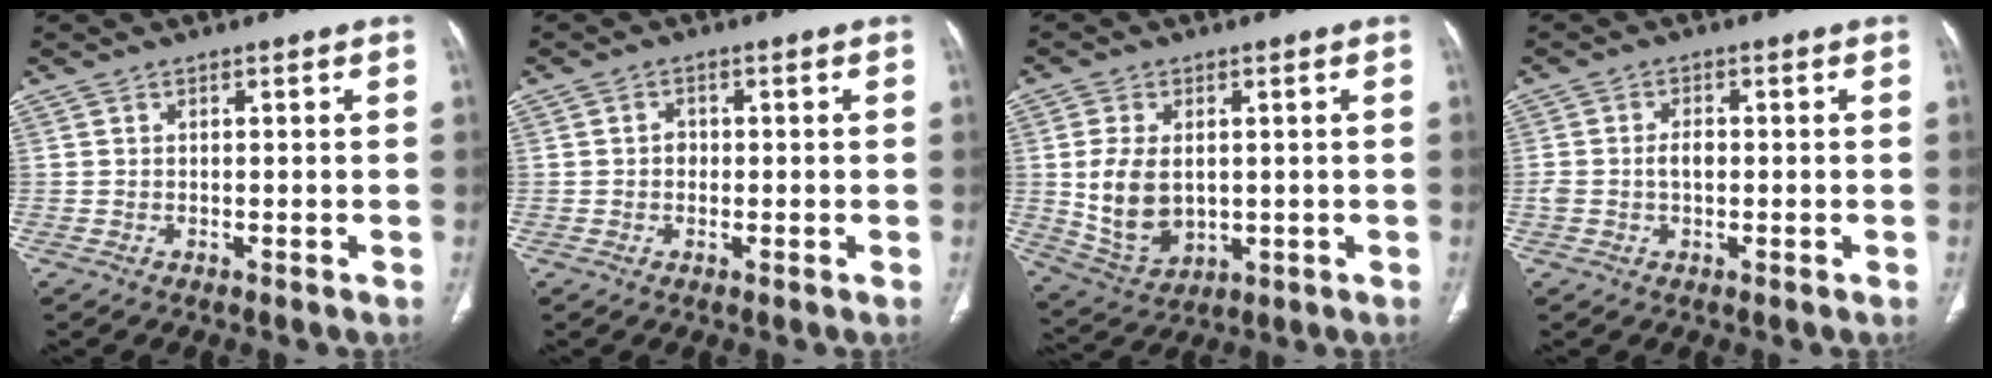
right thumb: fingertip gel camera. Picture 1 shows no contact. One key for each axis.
{"total": 1.7, "fx": -0.1, "fy": 1.5, "fz": 0.9, "tx": -0.005, "ty": 0.005, "tz": -0.005}
{"total": 10.8, "fx": 0.4, "fy": 7.2, "fz": 8.1, "tx": -0.145, "ty": -0.010, "tz": 0.027}
{"total": 2.9, "fx": -0.2, "fy": 1.8, "fz": 2.3, "tx": -0.047, "ty": 0.009, "tz": -0.005}